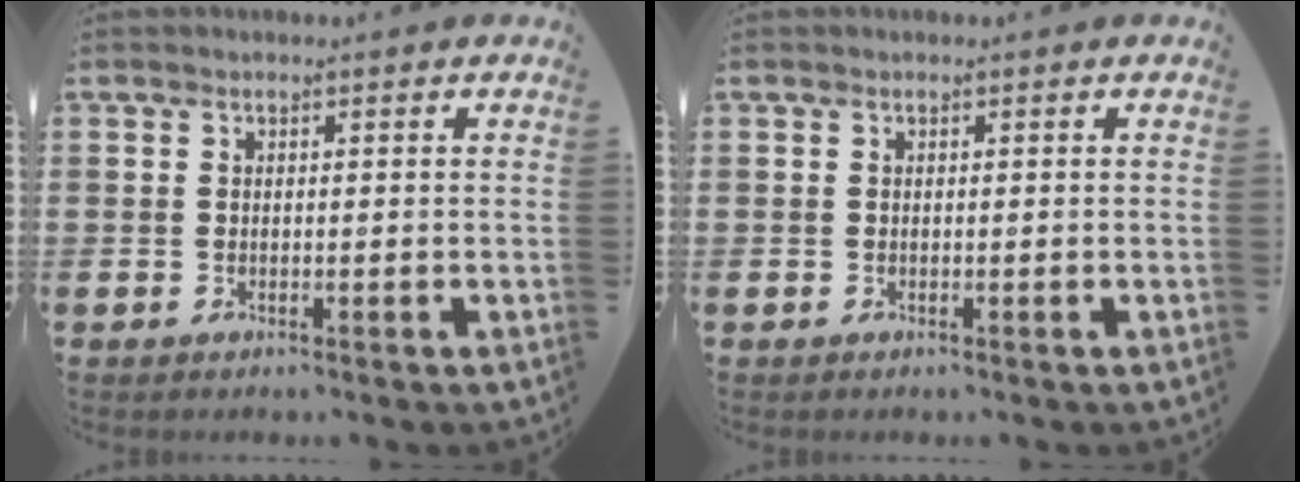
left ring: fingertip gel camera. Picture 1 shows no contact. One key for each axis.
{"total": 0.0}